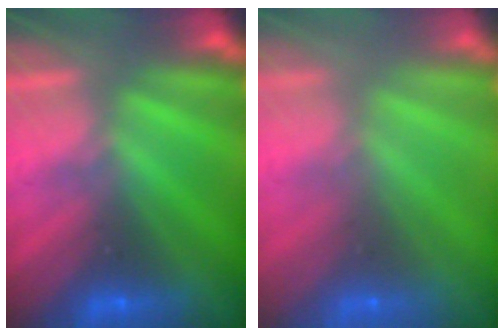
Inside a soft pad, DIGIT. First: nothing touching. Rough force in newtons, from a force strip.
{"total": 8.9}